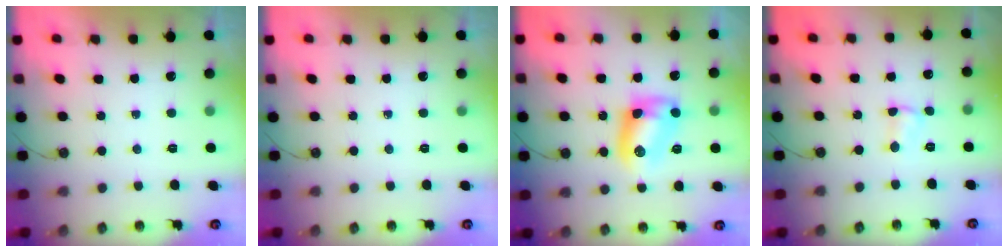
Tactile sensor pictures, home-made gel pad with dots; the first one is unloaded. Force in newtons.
{"total": 0.0}
{"total": 9.0, "press": 9.0, "slide": 0.3}
{"total": 2.6, "press": 2.6, "slide": 0.4}